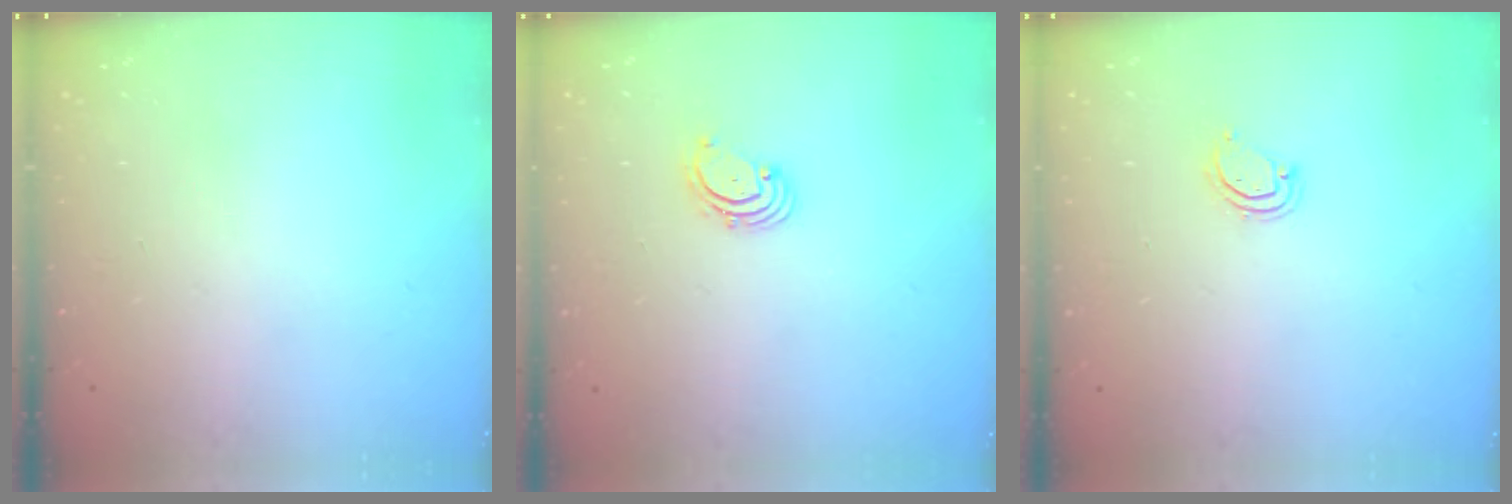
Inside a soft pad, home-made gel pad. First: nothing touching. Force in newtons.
{"total": 1.9, "press": 1.8, "slide": 0.2}
{"total": 3.7, "press": 3.7, "slide": 0.3}